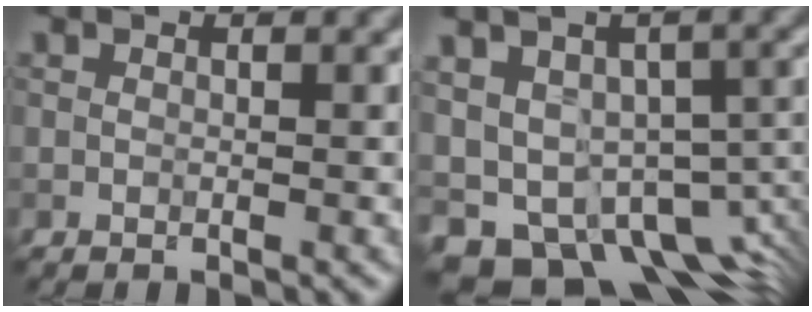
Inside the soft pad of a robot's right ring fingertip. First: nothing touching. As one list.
[{"total": 12.5, "force": [-5.1, 8.1, 8.0], "torque": [-0.127, -0.017, -0.038]}]